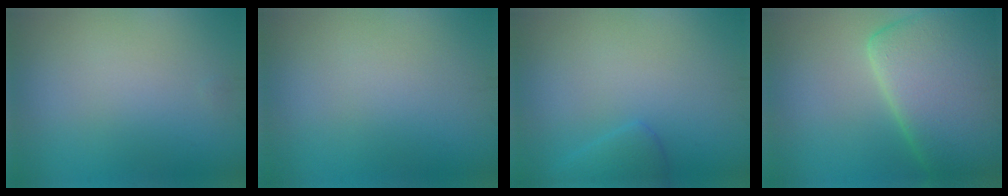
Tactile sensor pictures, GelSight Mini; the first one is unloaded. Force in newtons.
{"total": 0.0}
{"total": 1.7, "press": 1.7, "slide": 0.1}
{"total": 11.8, "press": 11.7, "slide": 1.1}